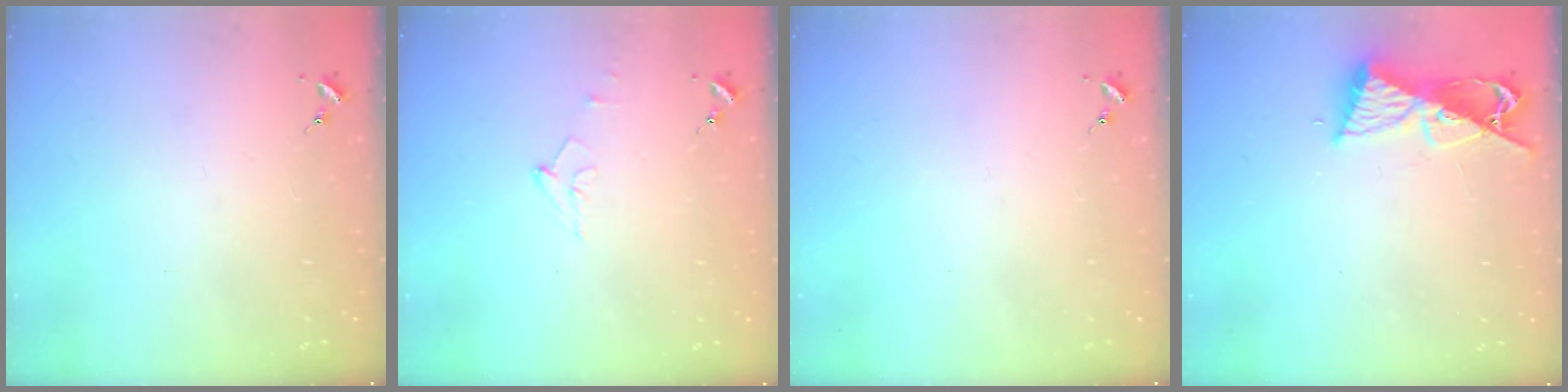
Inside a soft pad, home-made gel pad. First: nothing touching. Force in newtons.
{"total": 6.5, "press": 6.5, "slide": 0.8}
{"total": 0.0}
{"total": 10.8, "press": 10.7, "slide": 1.1}